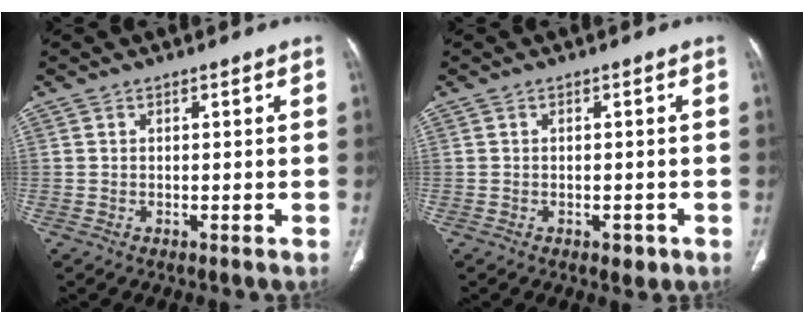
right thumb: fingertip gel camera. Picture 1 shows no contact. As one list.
[{"total": 1.9, "force": [-0.9, 1.2, 1.1], "torque": [-0.006, 0.002, -0.006]}]